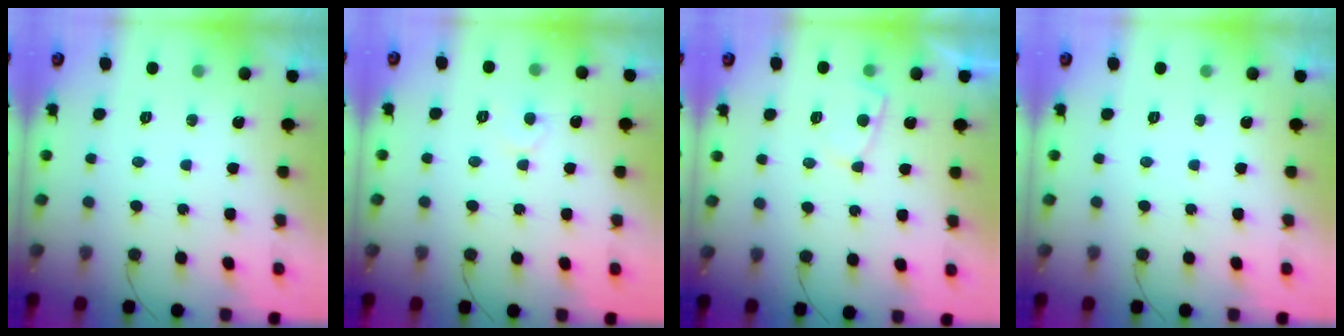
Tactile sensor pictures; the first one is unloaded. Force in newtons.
{"total": 5.1, "press": 5.0, "slide": 0.5}
{"total": 4.4, "press": 4.4, "slide": 0.5}
{"total": 0.0}